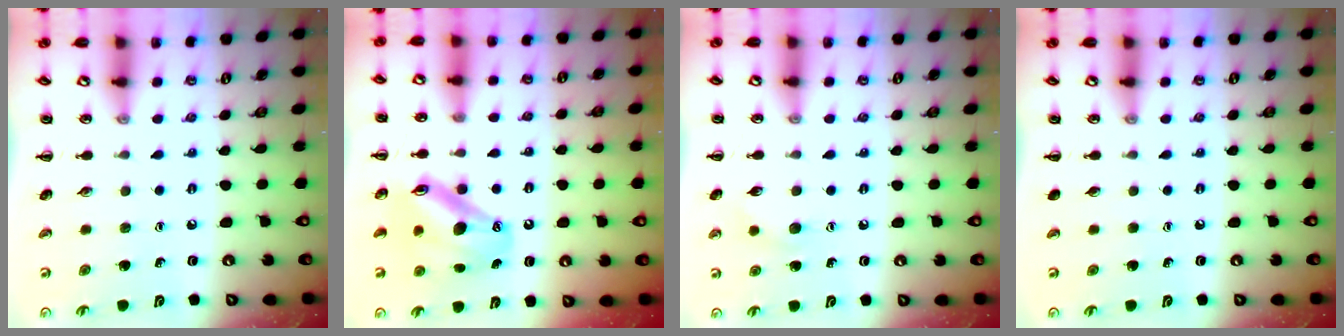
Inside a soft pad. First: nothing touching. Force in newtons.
{"total": 12.1, "press": 11.7, "slide": 3.3}
{"total": 6.4, "press": 6.2, "slide": 1.6}
{"total": 0.0}